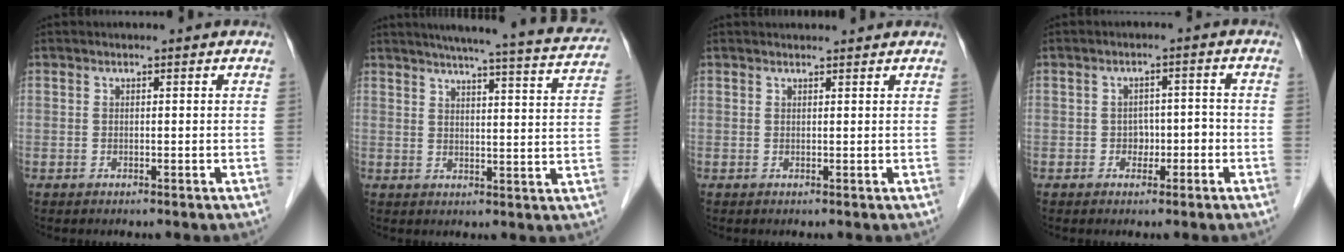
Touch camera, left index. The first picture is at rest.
{"total": 20.5, "force": [18.6, 1.1, 8.7], "torque": [-0.120, -0.024, 0.217]}
{"total": 4.4, "force": [4.3, 0.5, 0.9], "torque": [-0.008, 0.024, 0.047]}
{"total": 2.9, "force": [-1.3, 2.1, 1.5], "torque": [-0.018, 0.011, -0.018]}